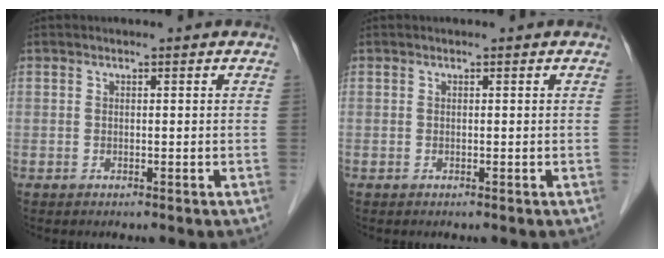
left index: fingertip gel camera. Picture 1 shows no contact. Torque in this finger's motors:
{"motor_torque": [-0.01, 0.00, 0.00, 0.00]}